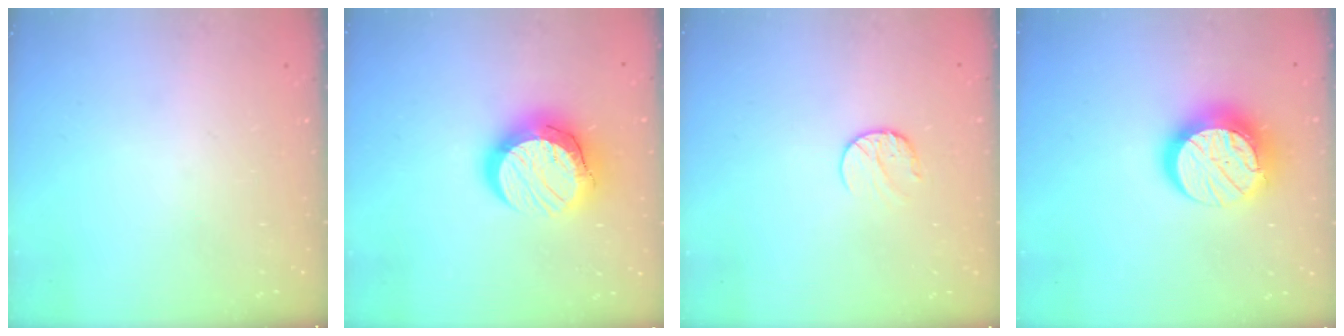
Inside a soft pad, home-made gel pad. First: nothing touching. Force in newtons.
{"total": 16.3, "press": 16.3, "slide": 1.1}
{"total": 7.1, "press": 7.1, "slide": 0.8}
{"total": 14.8, "press": 14.8, "slide": 0.7}